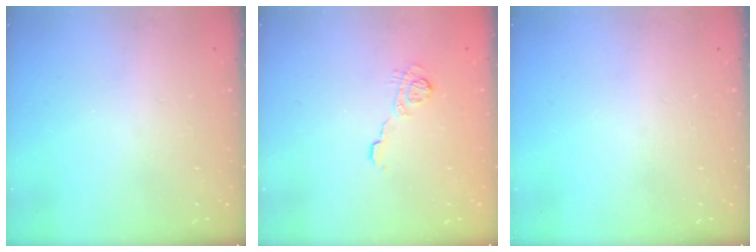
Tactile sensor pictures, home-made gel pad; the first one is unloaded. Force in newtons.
{"total": 7.6, "press": 7.5, "slide": 0.9}
{"total": 0.0}